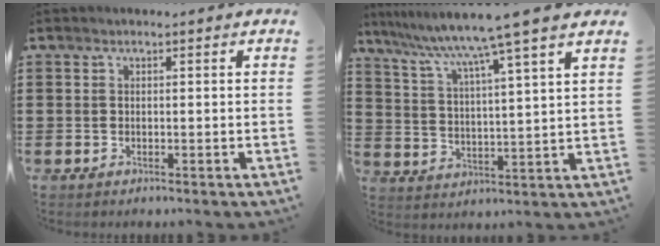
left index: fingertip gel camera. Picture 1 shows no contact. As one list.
[{"total": 8.0, "force": [6.6, -1.6, 4.2], "torque": [-0.106, -0.045, 0.101]}]